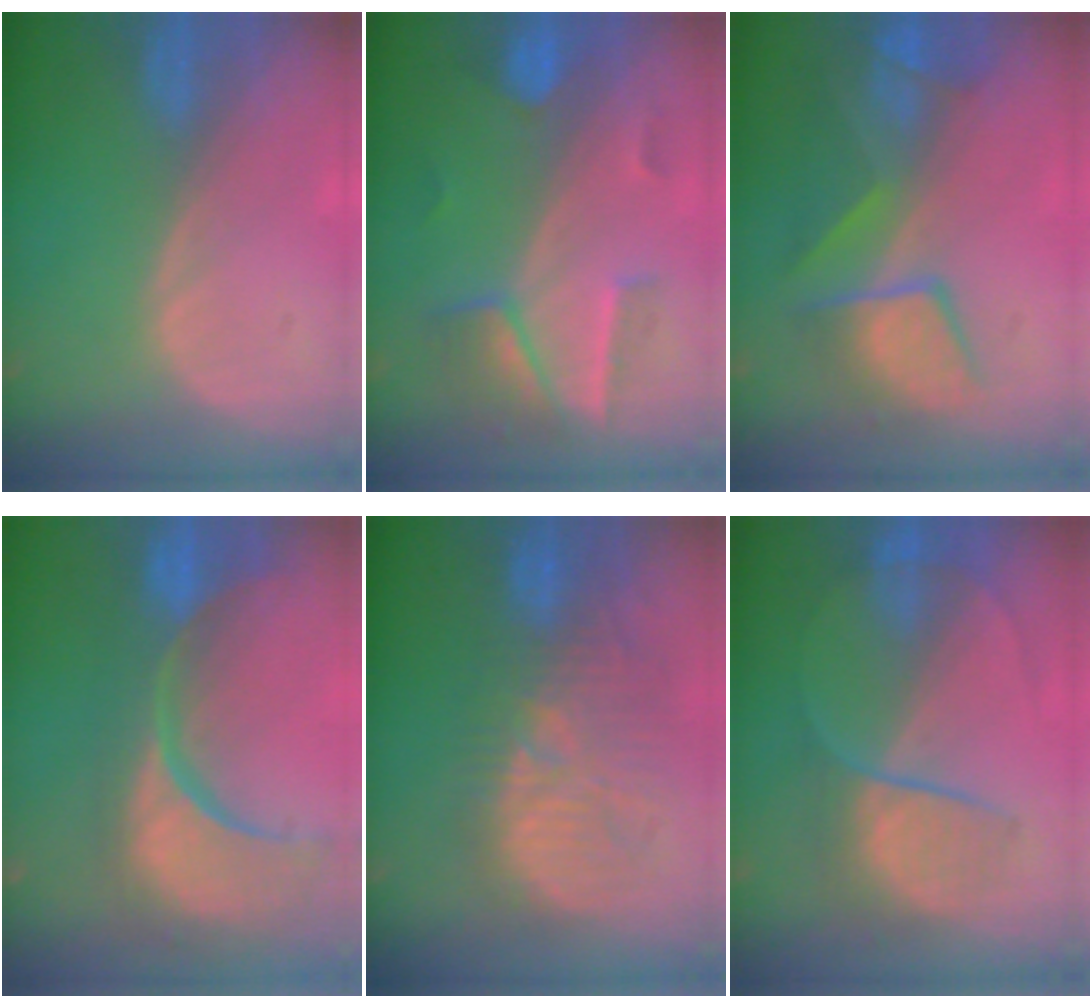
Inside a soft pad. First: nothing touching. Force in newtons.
{"total": 7.2, "press": 6.3, "slide": 3.4}
{"total": 10.0, "press": 8.6, "slide": 5.1}
{"total": 15.4, "press": 12.1, "slide": 9.6}
{"total": 11.4, "press": 11.2, "slide": 2.4}
{"total": 6.9, "press": 6.6, "slide": 1.7}